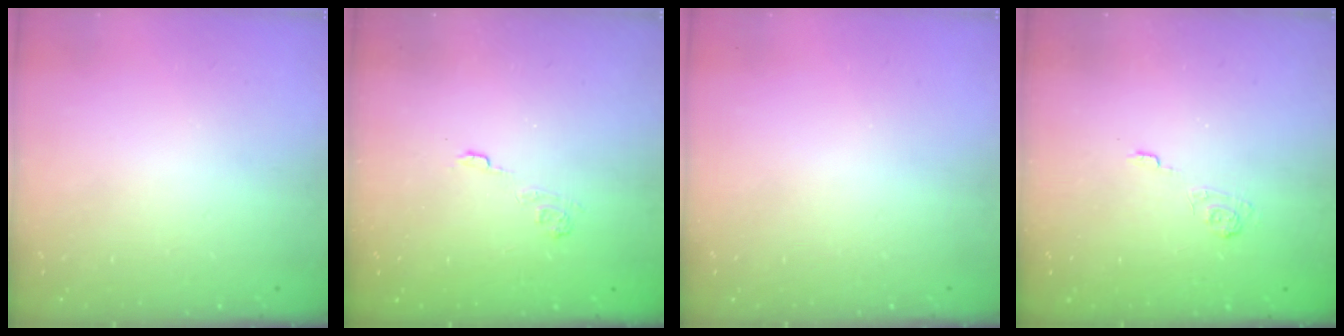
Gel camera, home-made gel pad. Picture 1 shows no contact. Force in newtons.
{"total": 2.5, "press": 2.1, "slide": 1.4}
{"total": 0.0}
{"total": 2.0, "press": 1.4, "slide": 1.4}